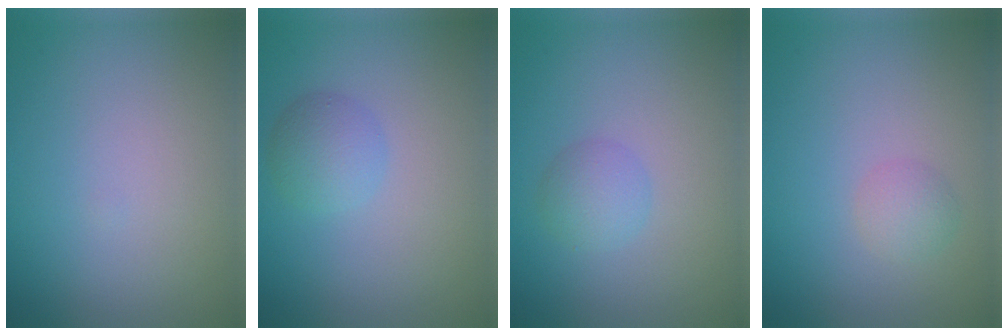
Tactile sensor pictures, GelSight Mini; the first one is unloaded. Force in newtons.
{"total": 2.4, "press": 2.4, "slide": 0.1}
{"total": 2.0, "press": 2.0, "slide": 0.1}
{"total": 1.5, "press": 1.5, "slide": 0.1}